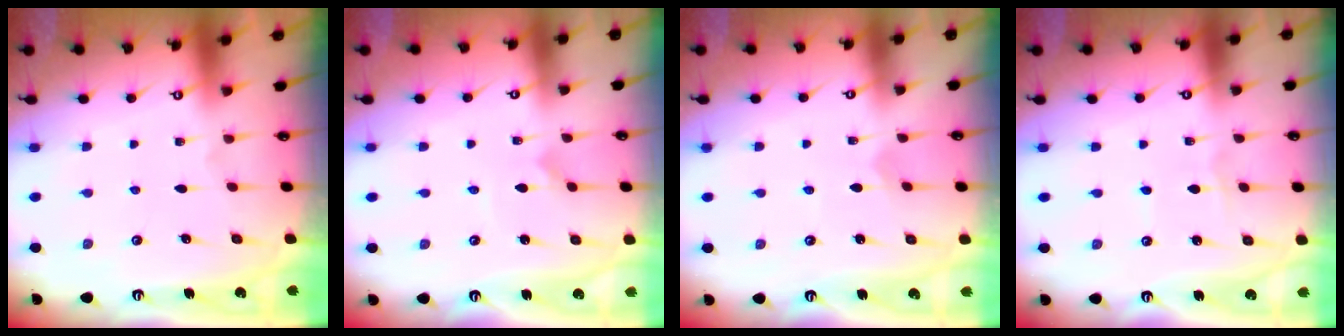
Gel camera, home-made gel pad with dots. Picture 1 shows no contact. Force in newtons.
{"total": 1.3, "press": 1.3, "slide": 0.0}
{"total": 2.0, "press": 2.0, "slide": 0.2}
{"total": 1.5, "press": 1.4, "slide": 0.2}